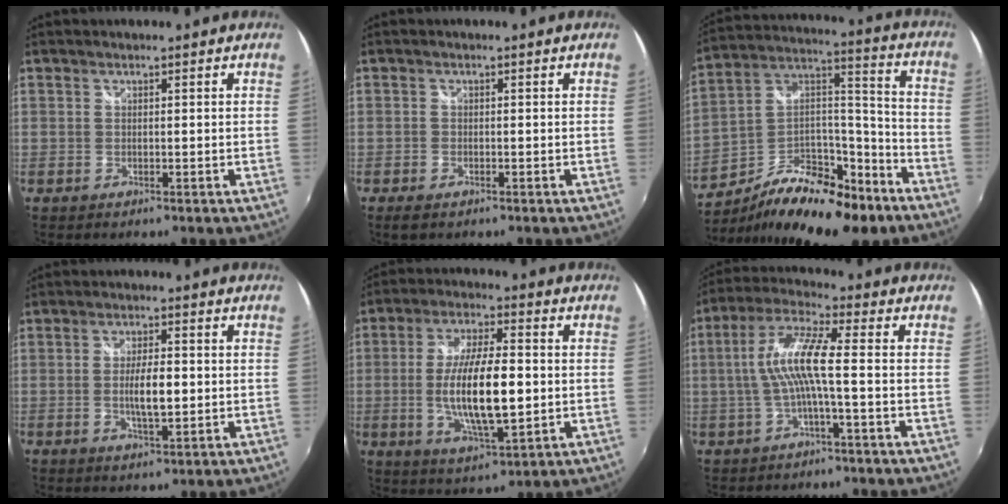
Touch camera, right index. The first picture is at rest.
{"total": 2.0, "force": [-1.3, 1.0, 1.1], "torque": [-0.023, -0.006, -0.023]}
{"total": 22.8, "force": [-14.8, 10.2, 14.1], "torque": [-0.250, 0.020, -0.235]}
{"total": 5.7, "force": [-0.5, 1.7, 5.4], "torque": [-0.102, -0.003, -0.008]}
{"total": 14.6, "force": [-1.4, 4.3, 13.9], "torque": [-0.266, -0.008, -0.019]}
{"total": 9.2, "force": [-1.3, 0.6, 9.1], "torque": [-0.190, 0.012, -0.020]}